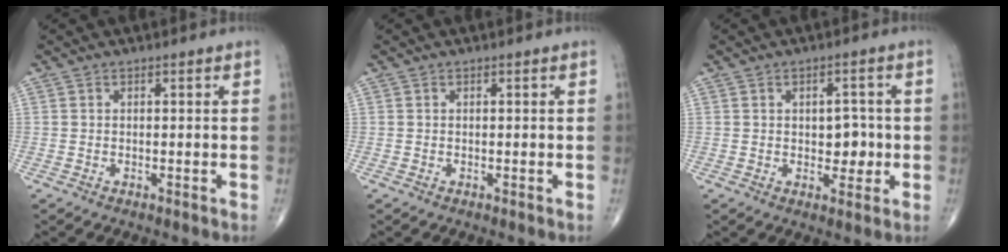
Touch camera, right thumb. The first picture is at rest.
{"total": 0.0}
{"total": 4.8, "force": [-0.1, 3.1, 3.7], "torque": [-0.023, 0.002, 0.001]}